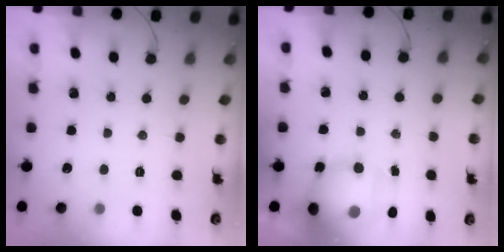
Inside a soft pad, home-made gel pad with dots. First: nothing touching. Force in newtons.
{"total": 14.9, "press": 14.5, "slide": 3.7}